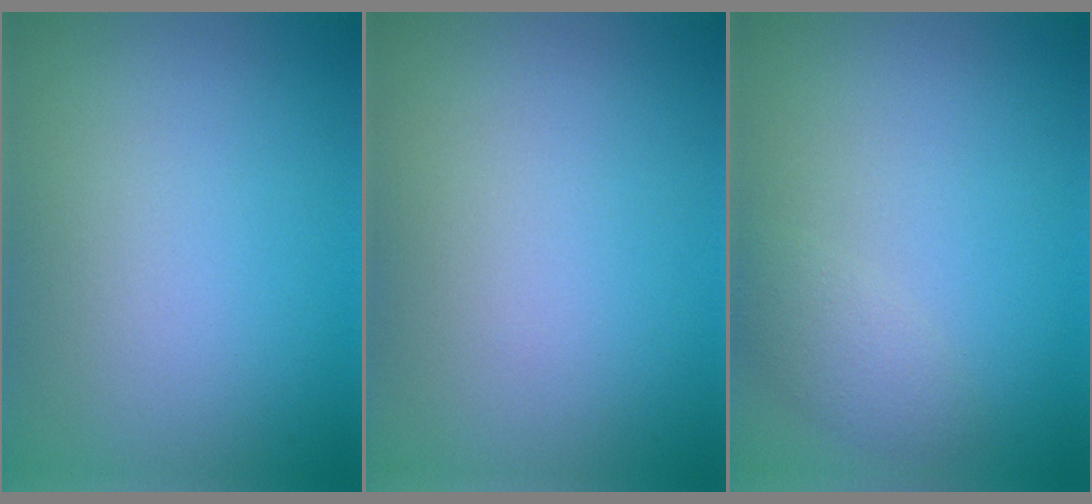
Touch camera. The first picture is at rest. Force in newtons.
{"total": 0.0}
{"total": 1.9, "press": 1.9, "slide": 0.2}